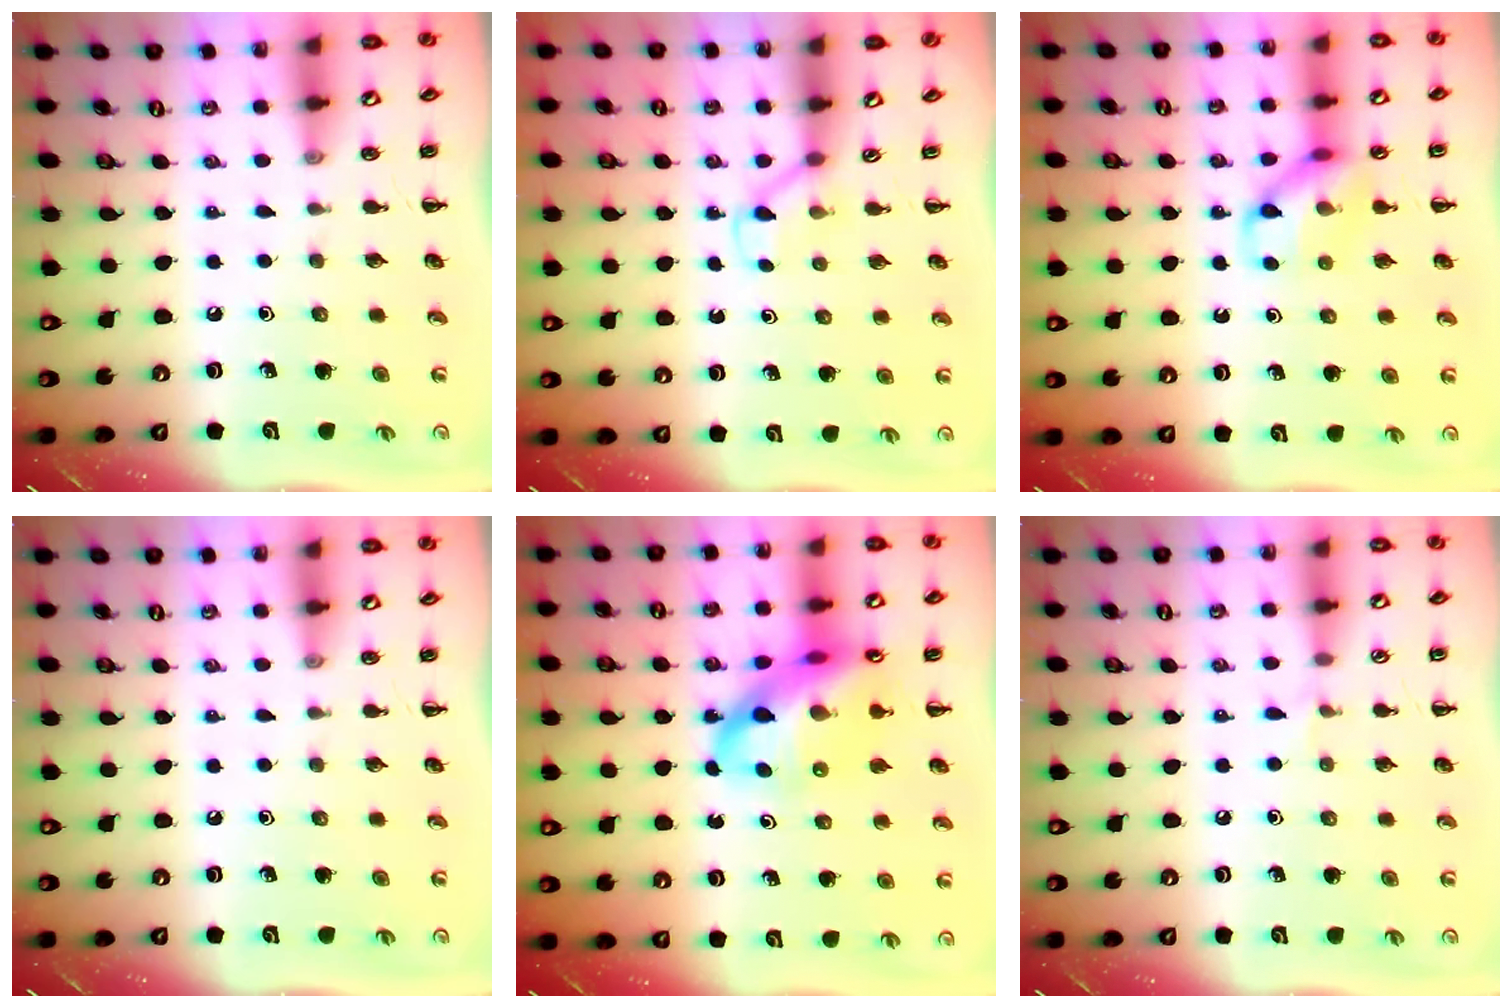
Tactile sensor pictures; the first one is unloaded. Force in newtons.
{"total": 3.0, "press": 2.8, "slide": 1.1}
{"total": 12.8, "press": 12.7, "slide": 1.5}
{"total": 0.0}
{"total": 17.1, "press": 16.6, "slide": 4.2}
{"total": 3.4, "press": 3.1, "slide": 1.2}